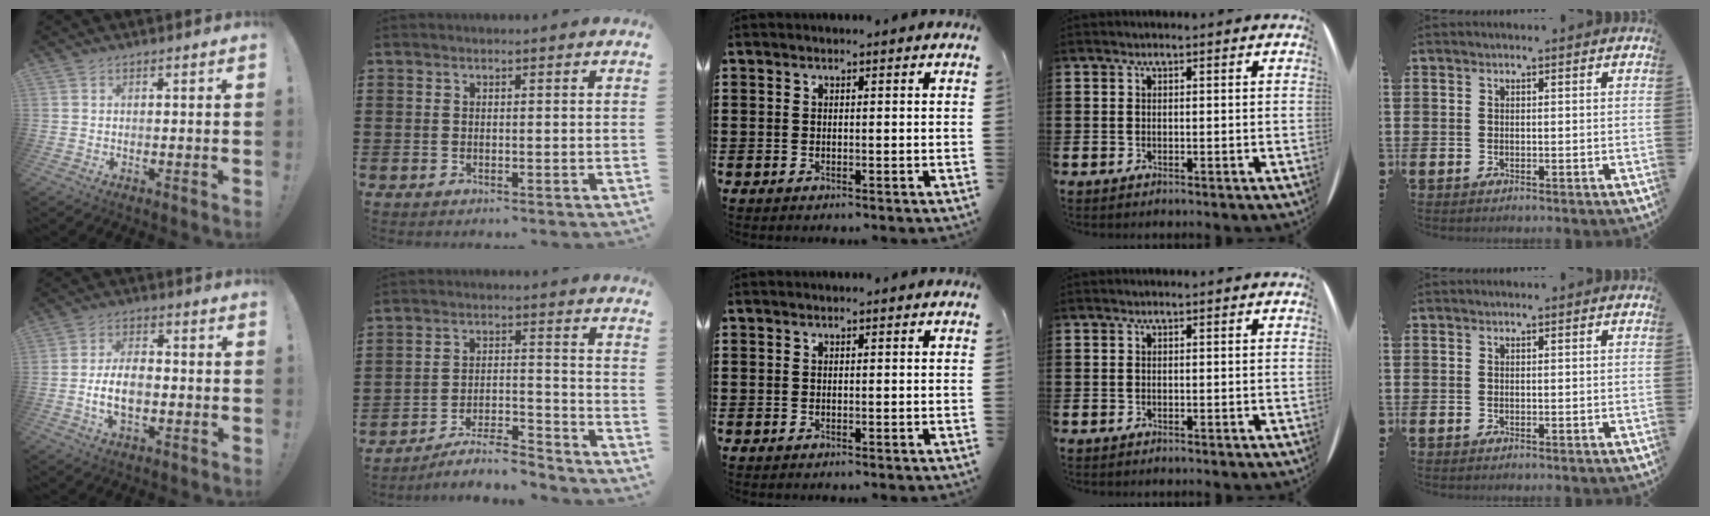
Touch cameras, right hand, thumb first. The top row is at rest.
{"thumb": {"total": 8.8, "force": [-2.1, 5.0, 6.9], "torque": [-0.134, 0.007, -0.038]}, "index": {"total": 6.4, "force": [-5.8, 0.9, 2.6], "torque": [-0.054, 0.004, -0.113]}}